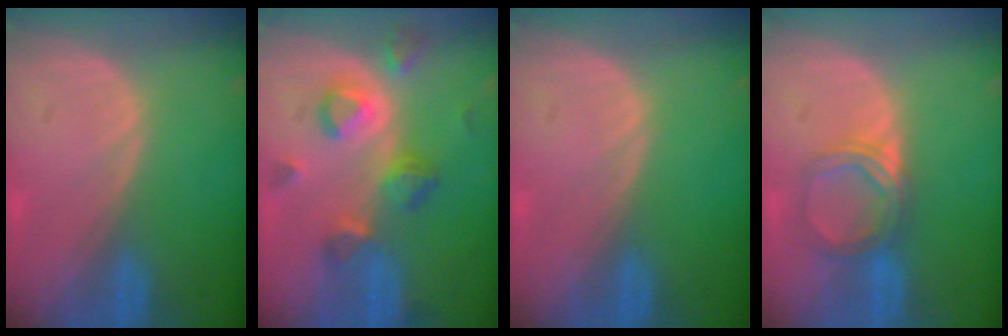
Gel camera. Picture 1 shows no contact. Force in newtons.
{"total": 7.2, "press": 7.1, "slide": 1.0}
{"total": 0.0}
{"total": 5.0, "press": 4.6, "slide": 1.9}